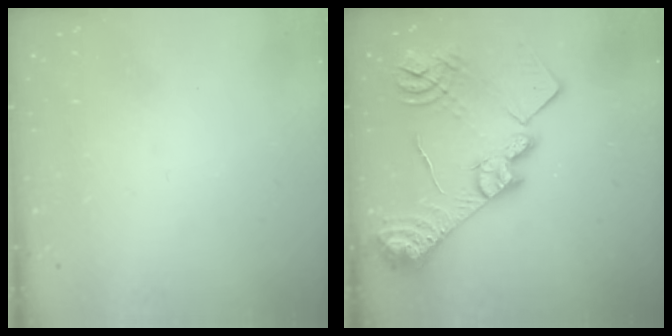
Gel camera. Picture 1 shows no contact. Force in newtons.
{"total": 22.4, "press": 22.3, "slide": 1.3}